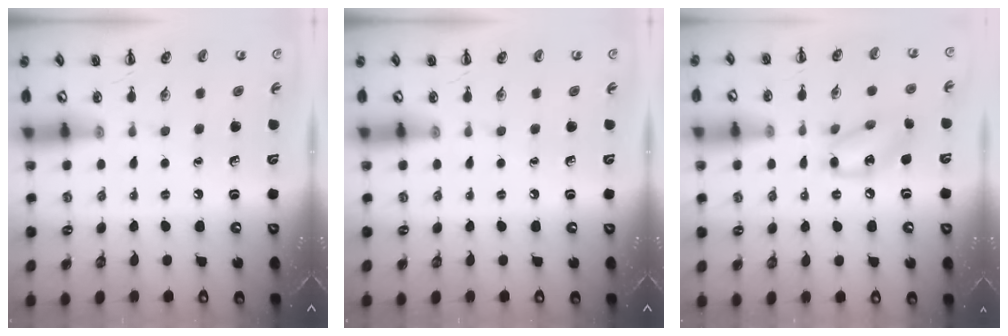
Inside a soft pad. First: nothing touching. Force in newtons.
{"total": 0.0}
{"total": 11.4, "press": 11.2, "slide": 1.9}